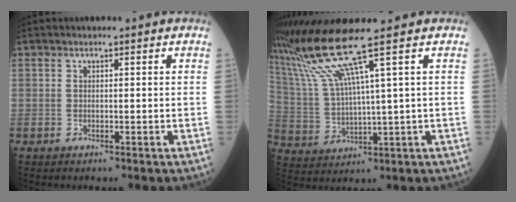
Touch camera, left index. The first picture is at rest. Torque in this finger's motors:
{"motor_torque": [0.17, -0.31, 0.99, 0.21]}